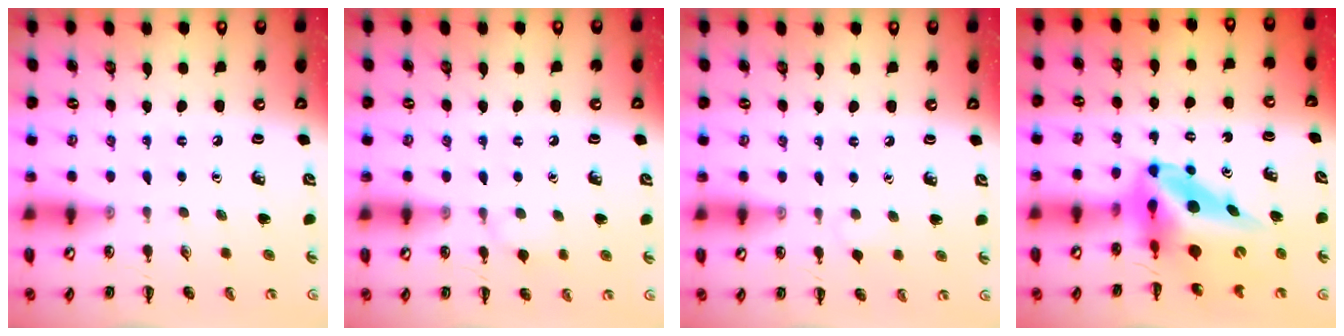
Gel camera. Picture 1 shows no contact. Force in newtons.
{"total": 6.5, "press": 6.2, "slide": 1.9}
{"total": 2.6, "press": 2.4, "slide": 1.1}
{"total": 10.7, "press": 10.2, "slide": 3.1}